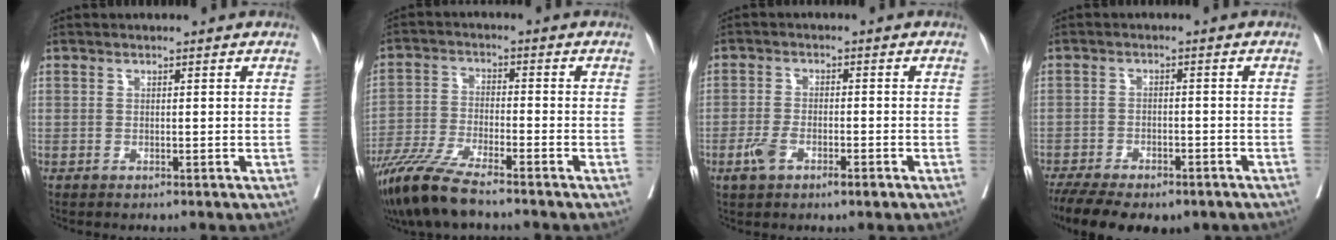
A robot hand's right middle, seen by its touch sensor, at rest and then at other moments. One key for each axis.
{"total": 10.2, "fx": -8.2, "fy": 0.9, "fz": 6.0, "tx": -0.116, "ty": -0.032, "tz": -0.153}
{"total": 4.5, "fx": -2.2, "fy": 1.7, "fz": 3.5, "tx": -0.066, "ty": 0.000, "tz": -0.037}
{"total": 15.2, "fx": -11.0, "fy": 6.4, "fz": 8.3, "tx": -0.190, "ty": -0.017, "tz": -0.158}